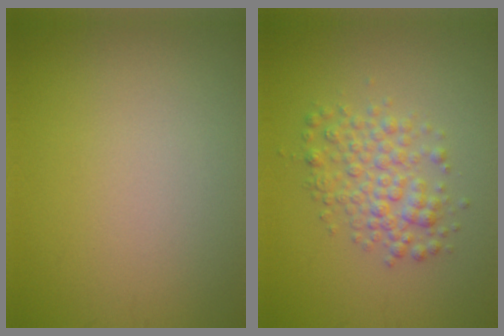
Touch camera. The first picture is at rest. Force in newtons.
{"total": 3.4, "press": 3.4, "slide": 0.1}